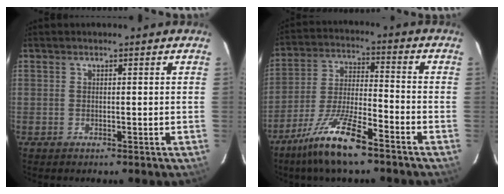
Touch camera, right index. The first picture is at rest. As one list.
[{"total": 12.0, "force": [-8.3, 1.4, 8.5], "torque": [-0.175, -0.024, -0.158]}]